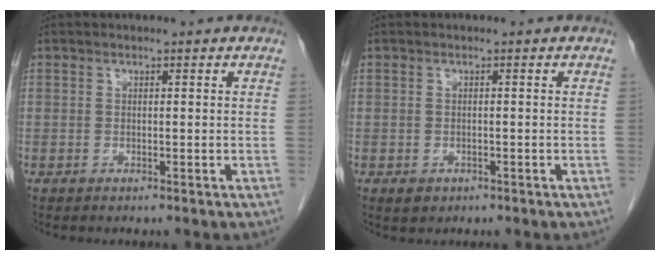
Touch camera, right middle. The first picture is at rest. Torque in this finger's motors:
{"motor_torque": [0.38, -0.14, 0.00, 0.01]}